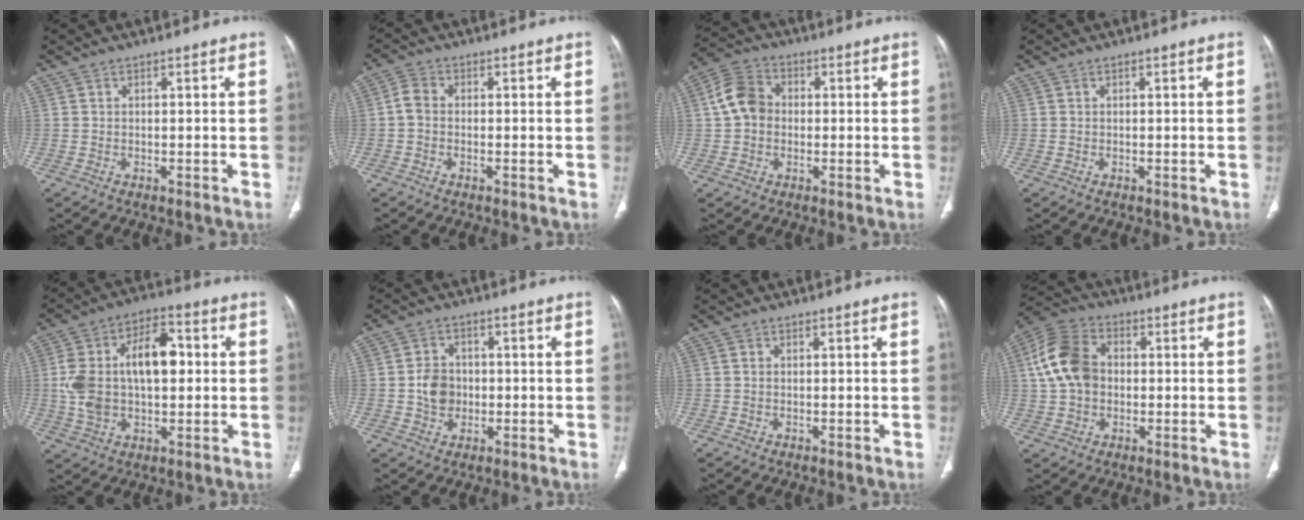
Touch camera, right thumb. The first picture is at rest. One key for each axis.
{"total": 2.9, "fx": -0.5, "fy": 2.1, "fz": 1.9, "tx": -0.036, "ty": 0.009, "tz": -0.018}
{"total": 7.6, "fx": 0.2, "fy": 6.2, "fz": 4.4, "tx": -0.071, "ty": 0.020, "tz": -0.008}
{"total": 0.0}
{"total": 16.8, "fx": 1.3, "fy": 9.6, "fz": 13.7, "tx": -0.240, "ty": 0.033, "tz": 0.023}
{"total": 5.9, "fx": -0.5, "fy": 4.9, "fz": 3.1, "tx": -0.037, "ty": 0.007, "tz": -0.012}
{"total": 0.5, "fx": 0.0, "fy": 0.4, "fz": 0.3, "tx": -0.002, "ty": 0.000, "tz": -0.002}
{"total": 11.8, "fx": 0.8, "fy": 8.8, "fz": 7.8, "tx": -0.140, "ty": 0.023, "tz": 0.006}